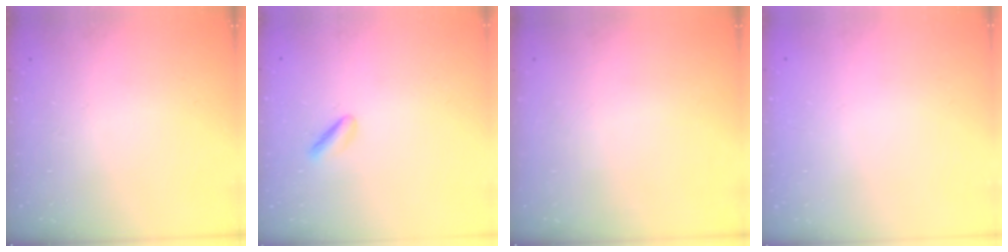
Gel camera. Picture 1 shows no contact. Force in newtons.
{"total": 2.0, "press": 1.9, "slide": 0.6}
{"total": 0.0}
{"total": 2.0, "press": 2.0, "slide": 0.1}